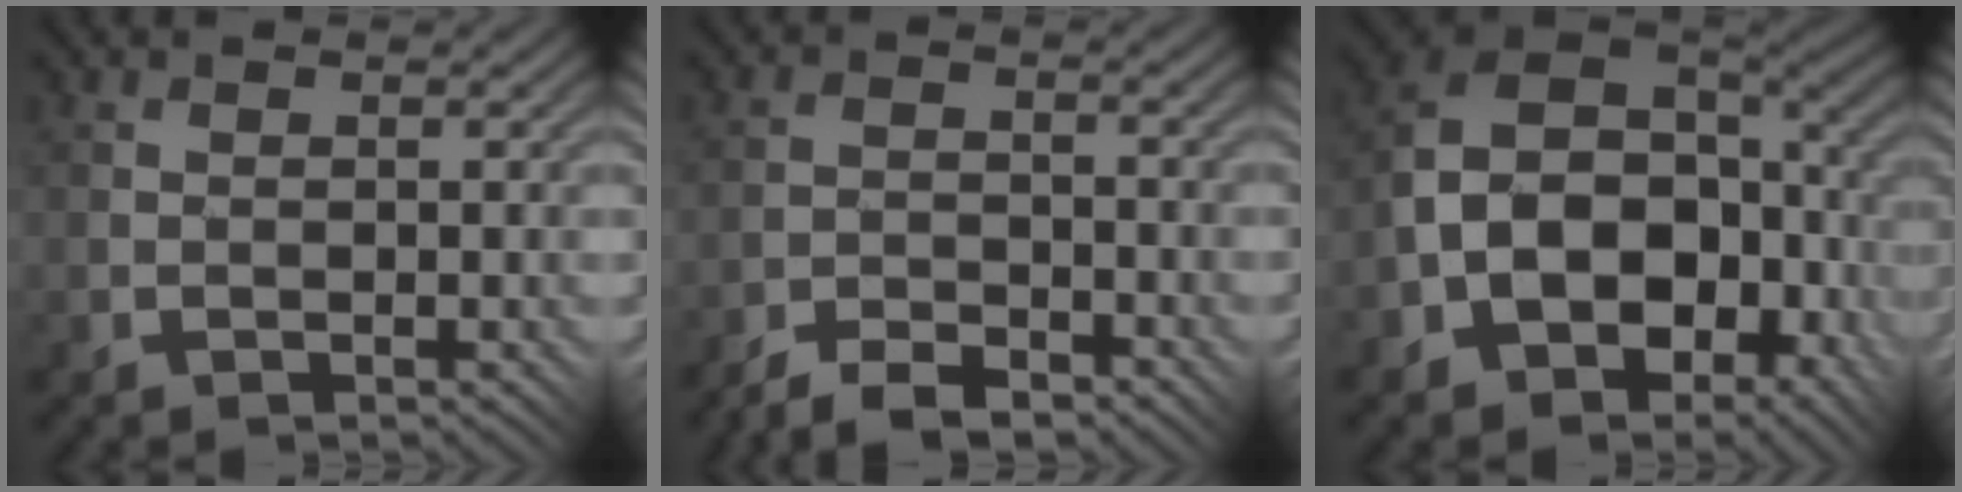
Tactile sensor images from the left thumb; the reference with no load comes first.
{"total": 4.6, "force": [-4.2, 1.0, 1.8], "torque": [-0.025, 0.006, -0.081]}
{"total": 14.2, "force": [-2.9, 9.6, 10.1], "torque": [-0.203, -0.024, -0.036]}